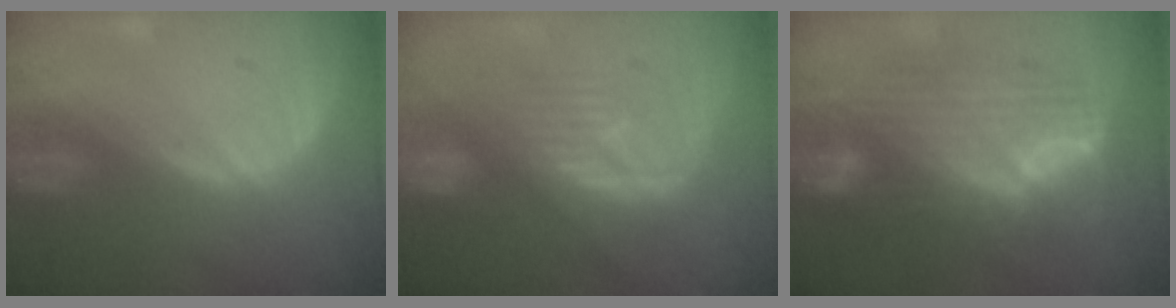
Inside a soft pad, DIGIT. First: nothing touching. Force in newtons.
{"total": 8.3, "press": 8.2, "slide": 1.3}
{"total": 11.8, "press": 11.7, "slide": 1.1}